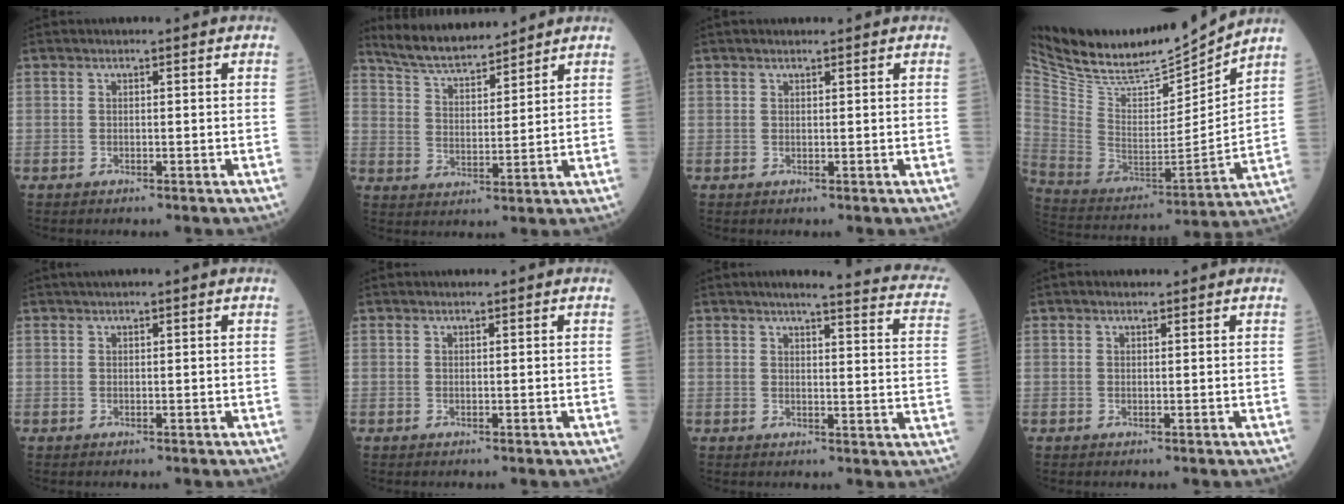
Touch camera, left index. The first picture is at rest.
{"total": 9.0, "force": [8.5, 1.2, 2.6], "torque": [-0.058, 0.017, 0.161]}
{"total": 1.2, "force": [1.0, 0.3, 0.6], "torque": [-0.012, 0.014, 0.017]}
{"total": 21.5, "force": [19.9, 3.0, 7.5], "torque": [-0.161, -0.031, 0.346]}
{"total": 1.5, "force": [1.1, -0.2, 1.0], "torque": [-0.017, 0.014, 0.022]}
{"total": 0.0}
{"total": 17.5, "force": [15.1, 1.7, 8.6], "torque": [-0.097, -0.027, 0.157]}
{"total": 1.0, "force": [0.8, 0.4, 0.4], "torque": [-0.013, 0.010, 0.012]}